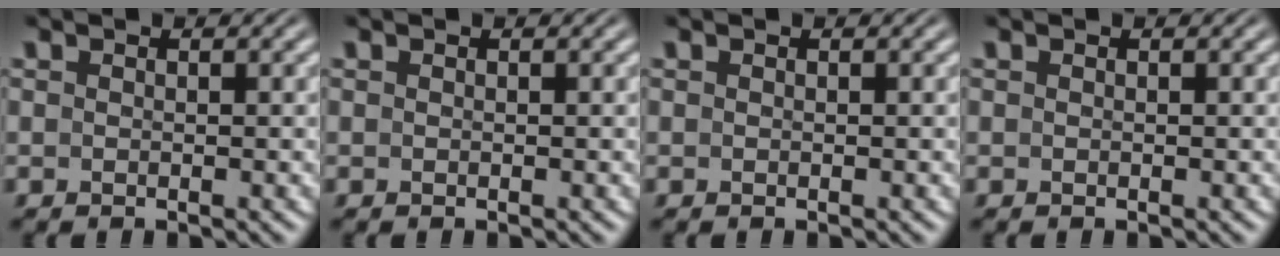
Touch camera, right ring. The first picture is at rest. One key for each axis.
{"total": 0.0}
{"total": 0.0}
{"total": 0.0}